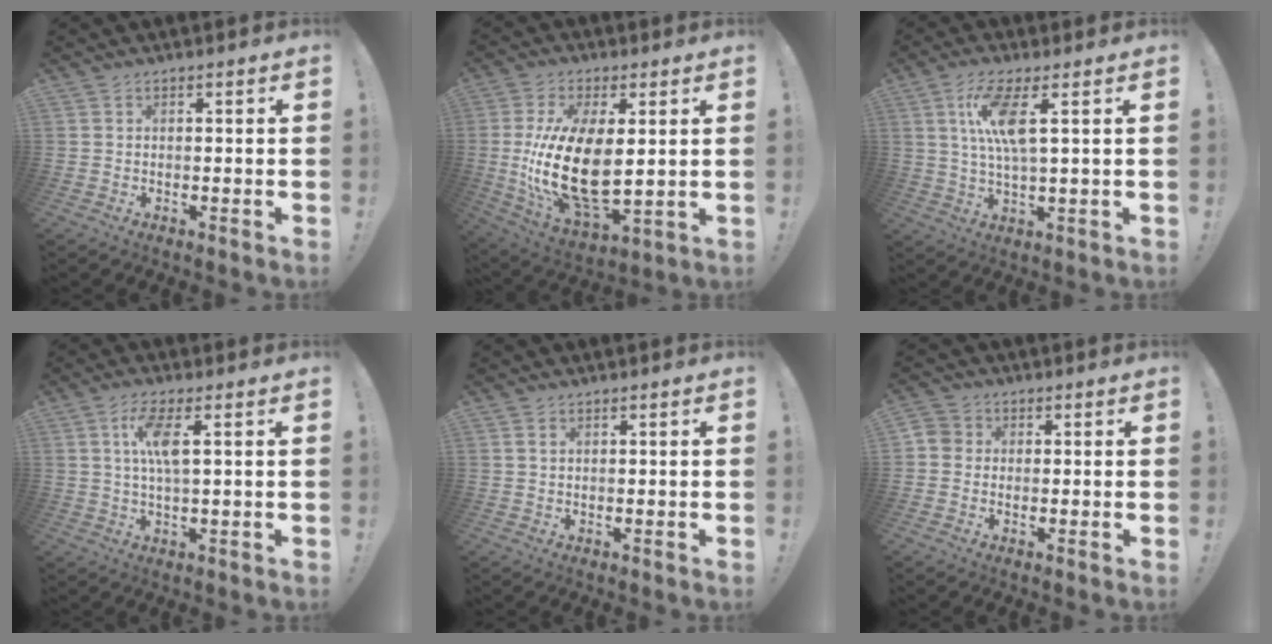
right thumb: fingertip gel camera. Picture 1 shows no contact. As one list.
[{"total": 20.4, "force": [1.0, 10.1, 17.7], "torque": [-0.346, -0.025, 0.026]}, {"total": 10.4, "force": [3.5, 2.2, 9.6], "torque": [-0.188, -0.001, 0.057]}, {"total": 8.2, "force": [2.3, 2.0, 7.7], "torque": [-0.152, 0.000, 0.035]}, {"total": 1.2, "force": [0.6, 0.5, 0.9], "torque": [-0.014, 0.000, 0.010]}, {"total": 3.3, "force": [-0.7, 3.0, 1.3], "torque": [-0.021, 0.013, -0.012]}]